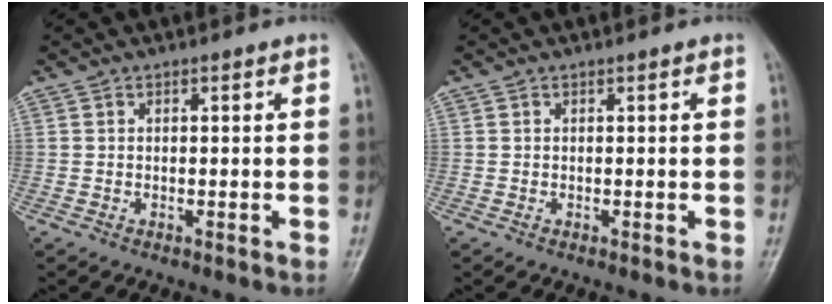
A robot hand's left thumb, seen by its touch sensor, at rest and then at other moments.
{"total": 0.0}